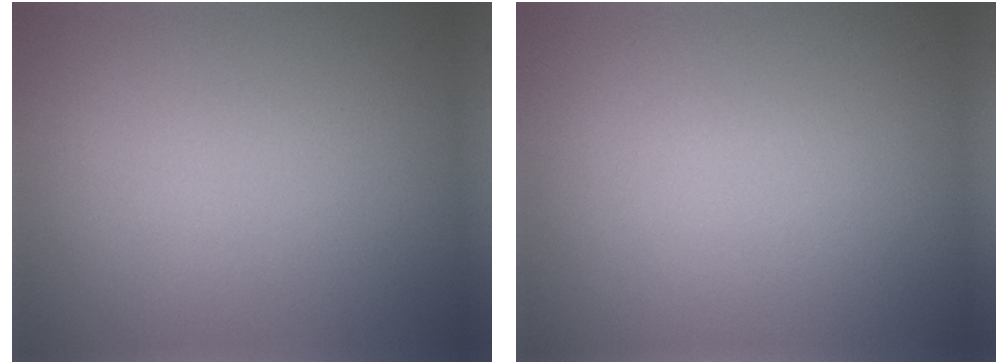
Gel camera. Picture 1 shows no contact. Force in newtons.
{"total": 0.0}